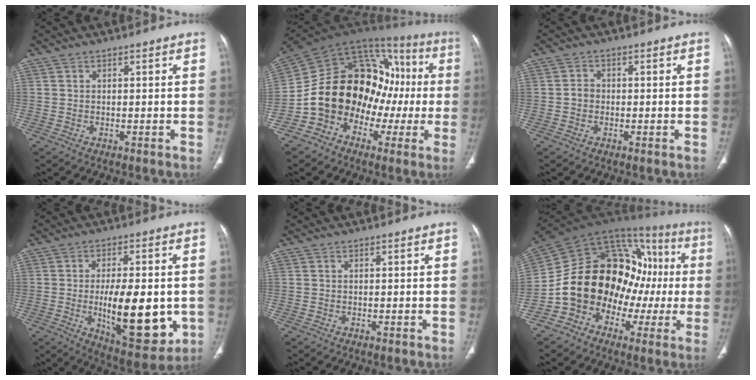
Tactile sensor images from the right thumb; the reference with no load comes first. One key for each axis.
{"total": 21.7, "fx": -3.6, "fy": 15.8, "fz": 14.4, "tx": -0.176, "ty": 0.096, "tz": -0.057}
{"total": 2.0, "fx": -0.4, "fy": 1.7, "fz": 0.9, "tx": -0.006, "ty": 0.008, "tz": -0.012}
{"total": 18.2, "fx": -2.7, "fy": 7.6, "fz": 16.3, "tx": -0.218, "ty": -0.018, "tz": -0.025}
{"total": 0.0}
{"total": 23.4, "fx": -3.2, "fy": 16.8, "fz": 15.9, "tx": -0.203, "ty": 0.093, "tz": -0.047}